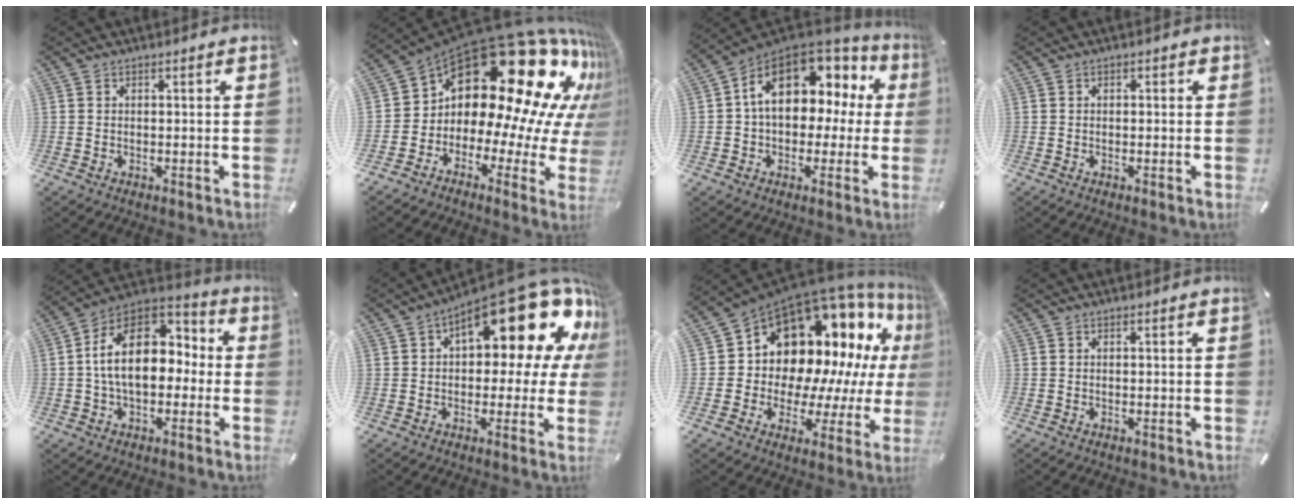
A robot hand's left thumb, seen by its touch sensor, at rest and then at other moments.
{"total": 26.1, "force": [12.5, 14.4, 17.8], "torque": [-0.256, -0.140, 0.238]}
{"total": 16.2, "force": [4.6, 10.9, 11.1], "torque": [-0.182, -0.013, 0.083]}
{"total": 0.7, "force": [-0.2, 0.5, 0.4], "torque": [-0.007, 0.003, -0.005]}
{"total": 17.3, "force": [1.0, 11.8, 12.7], "torque": [-0.230, 0.010, 0.015]}
{"total": 21.0, "force": [10.7, 9.4, 15.5], "torque": [-0.198, -0.079, 0.174]}
{"total": 16.2, "force": [9.4, 11.4, 6.8], "torque": [-0.093, -0.115, 0.184]}
{"total": 0.0}